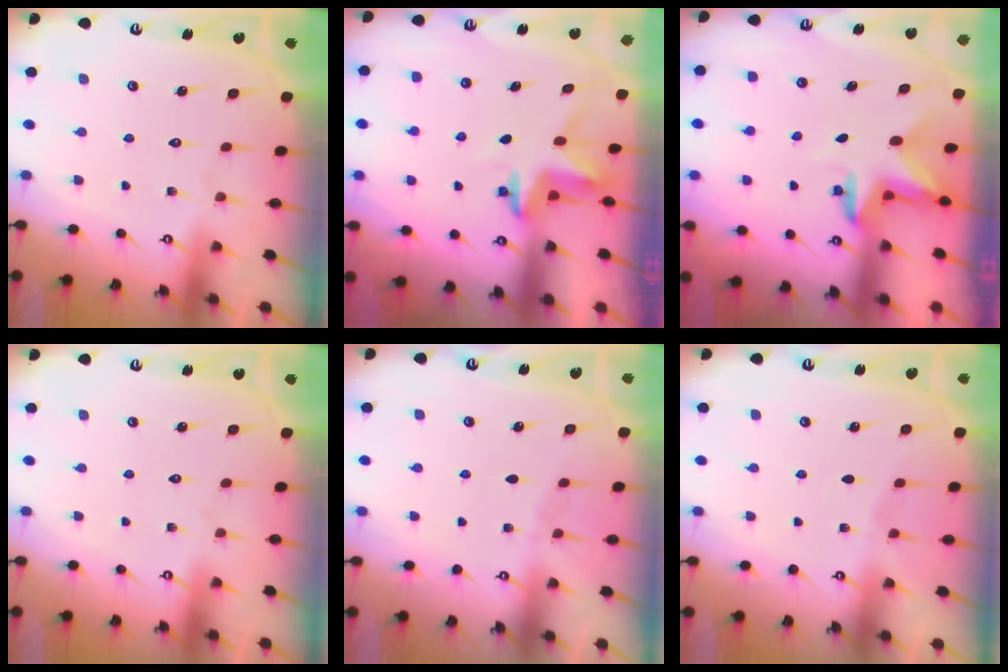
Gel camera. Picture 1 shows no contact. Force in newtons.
{"total": 3.5, "press": 3.5, "slide": 0.3}
{"total": 3.5, "press": 3.5, "slide": 0.1}
{"total": 0.0}
{"total": 1.0, "press": 1.0, "slide": 0.3}
{"total": 1.4, "press": 1.3, "slide": 0.4}